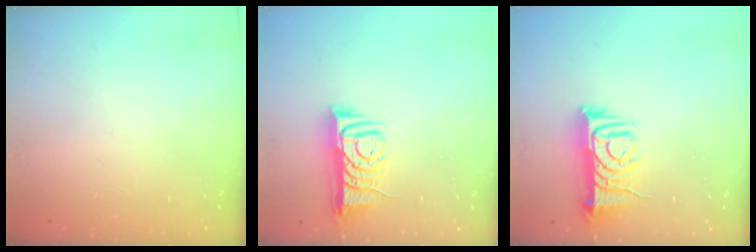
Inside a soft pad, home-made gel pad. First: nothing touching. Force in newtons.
{"total": 8.0, "press": 8.0, "slide": 0.4}
{"total": 9.5, "press": 9.5, "slide": 0.7}